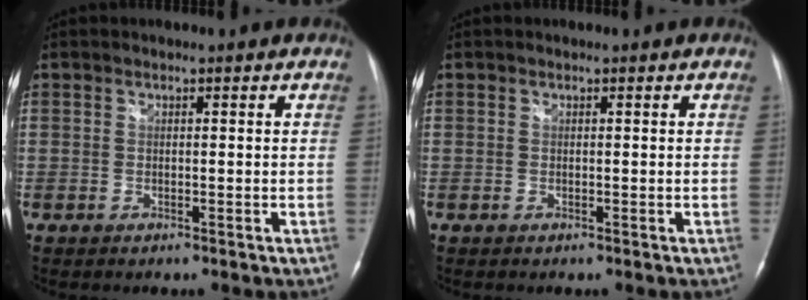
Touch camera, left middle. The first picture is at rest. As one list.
[{"total": 0.0}]